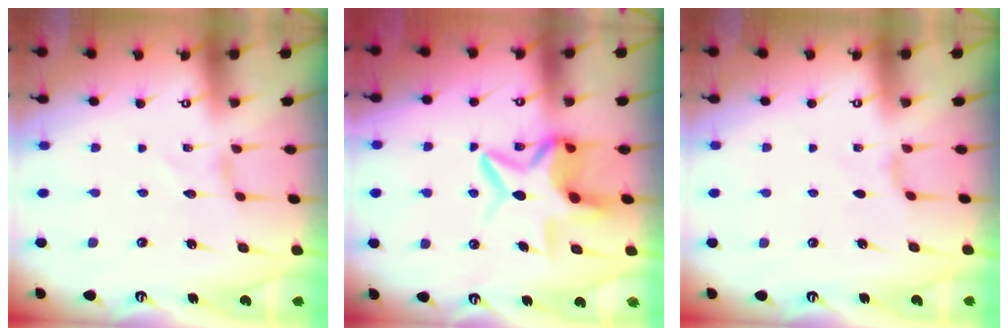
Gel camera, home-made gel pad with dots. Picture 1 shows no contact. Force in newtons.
{"total": 10.9, "press": 10.8, "slide": 1.5}
{"total": 1.4, "press": 1.3, "slide": 0.5}